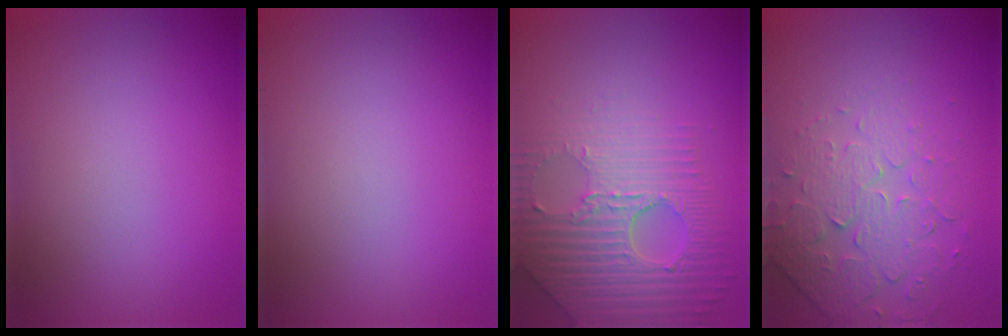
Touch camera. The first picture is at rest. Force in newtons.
{"total": 0.0}
{"total": 7.5, "press": 5.4, "slide": 5.2}
{"total": 4.8, "press": 3.7, "slide": 3.0}